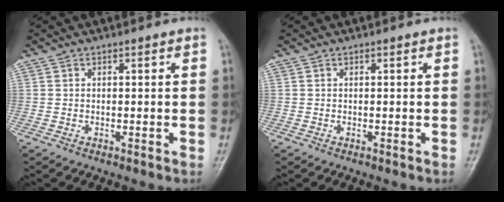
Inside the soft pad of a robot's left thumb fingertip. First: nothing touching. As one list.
[{"total": 0.0}]